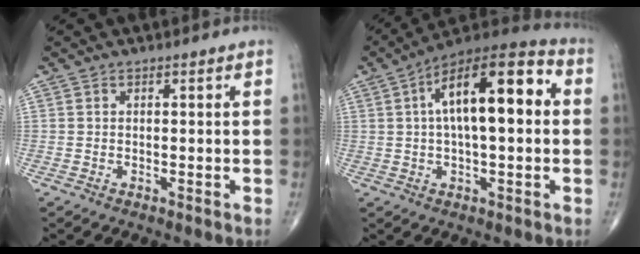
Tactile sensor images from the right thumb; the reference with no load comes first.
{"total": 17.7, "force": [2.9, 6.9, 16.1], "torque": [-0.246, 0.033, 0.035]}